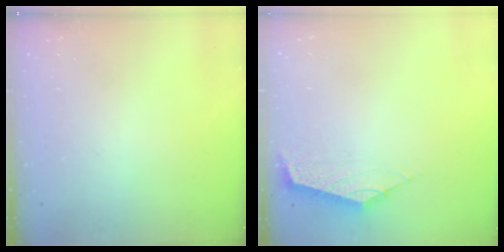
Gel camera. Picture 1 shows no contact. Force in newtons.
{"total": 2.3, "press": 2.2, "slide": 0.4}